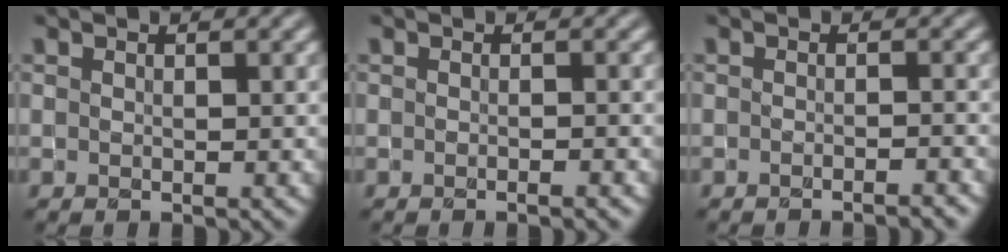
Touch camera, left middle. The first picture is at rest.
{"total": 1.2, "force": [-0.5, 0.4, 1.0], "torque": [-0.011, -0.006, -0.012]}
{"total": 2.0, "force": [-1.5, 0.4, 1.3], "torque": [-0.009, 0.002, -0.026]}